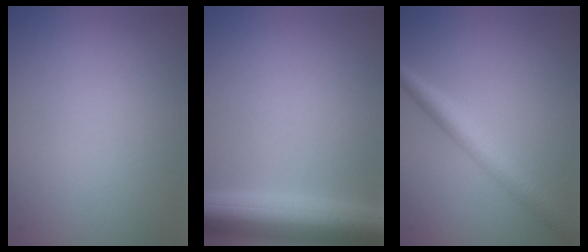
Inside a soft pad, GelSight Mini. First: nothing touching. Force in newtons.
{"total": 7.3, "press": 7.3, "slide": 0.2}
{"total": 3.5, "press": 3.5, "slide": 0.1}